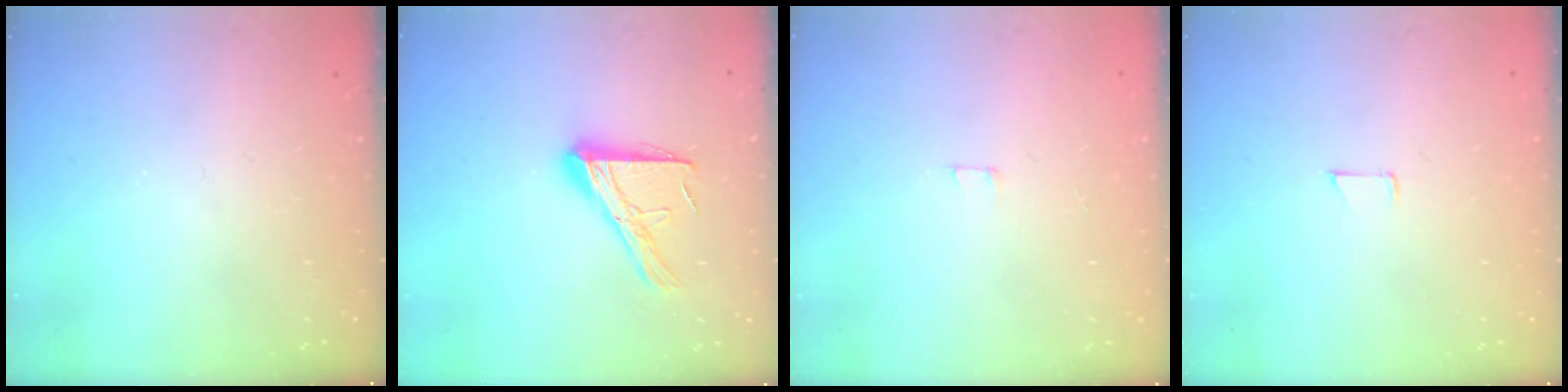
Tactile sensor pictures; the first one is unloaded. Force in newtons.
{"total": 13.9, "press": 13.9, "slide": 1.2}
{"total": 1.8, "press": 1.8, "slide": 0.1}
{"total": 4.1, "press": 4.1, "slide": 0.3}